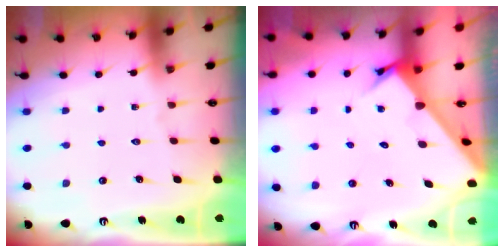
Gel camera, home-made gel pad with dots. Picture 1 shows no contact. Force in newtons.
{"total": 2.8, "press": 2.8, "slide": 0.3}